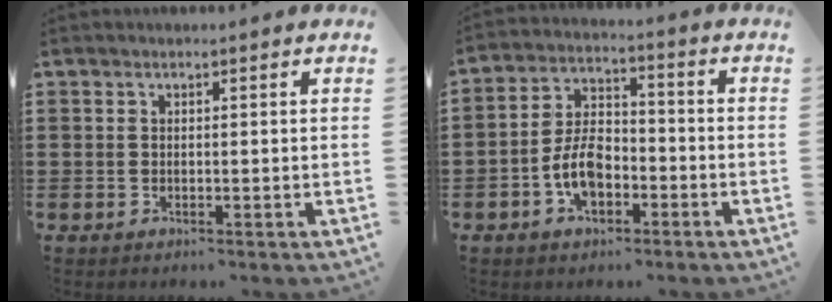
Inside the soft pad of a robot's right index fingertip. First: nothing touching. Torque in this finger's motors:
{"motor_torque": [2.14, 0.00, 0.27, 0.08]}